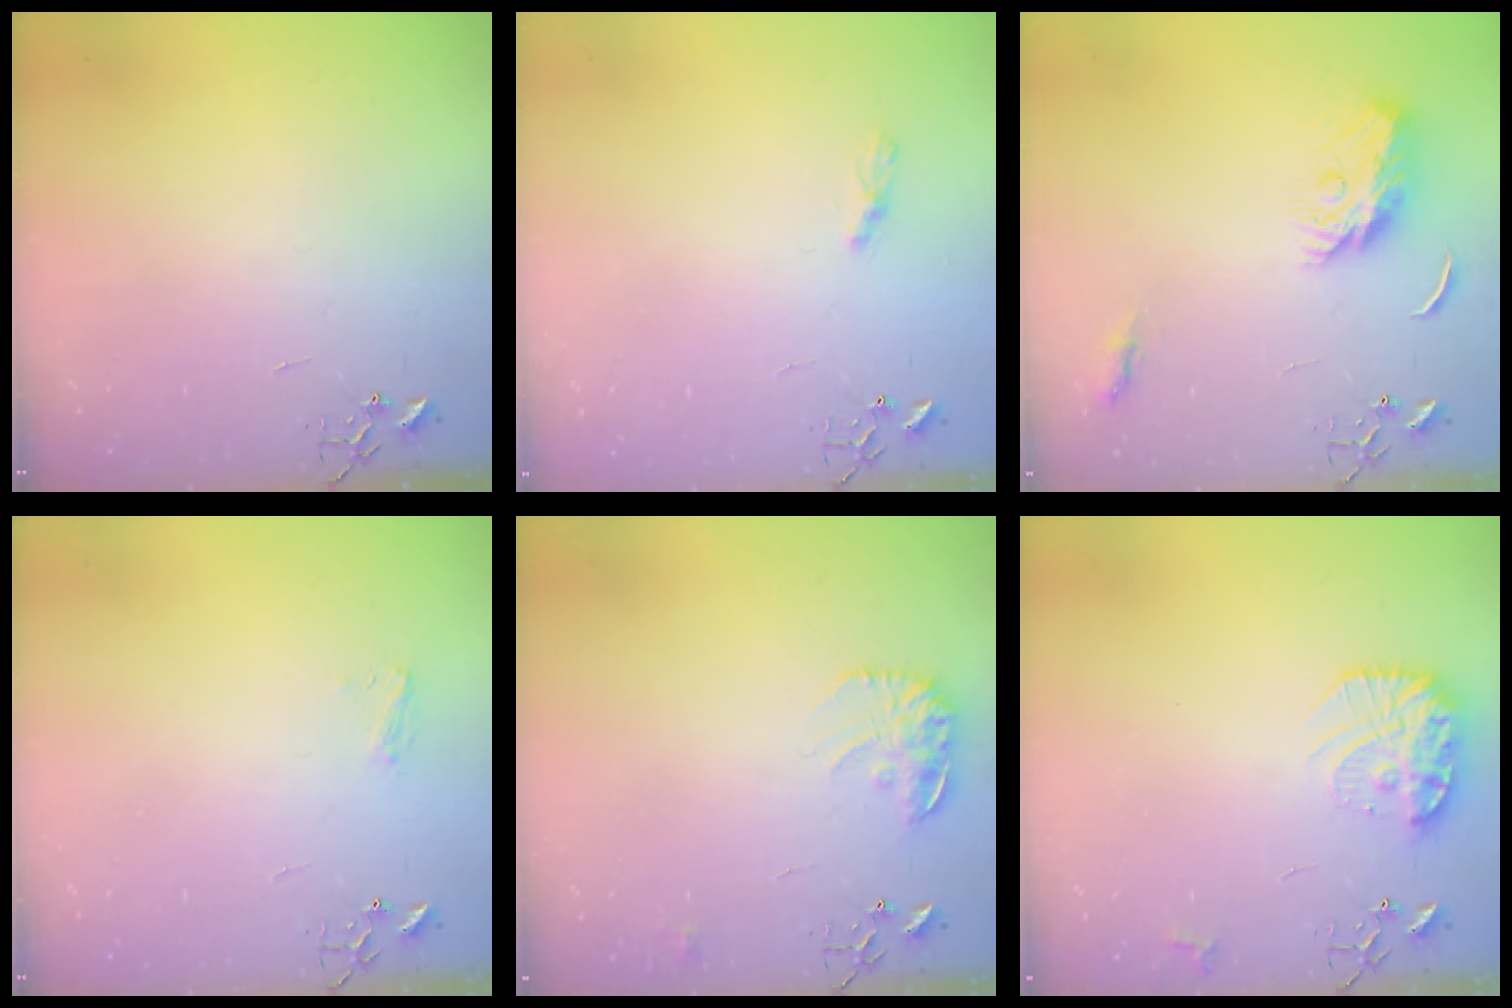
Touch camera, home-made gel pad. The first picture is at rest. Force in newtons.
{"total": 4.7, "press": 4.7, "slide": 0.4}
{"total": 10.2, "press": 10.2, "slide": 0.1}
{"total": 5.7, "press": 5.7, "slide": 0.7}
{"total": 12.1, "press": 12.1, "slide": 0.5}
{"total": 16.1, "press": 16.0, "slide": 1.4}